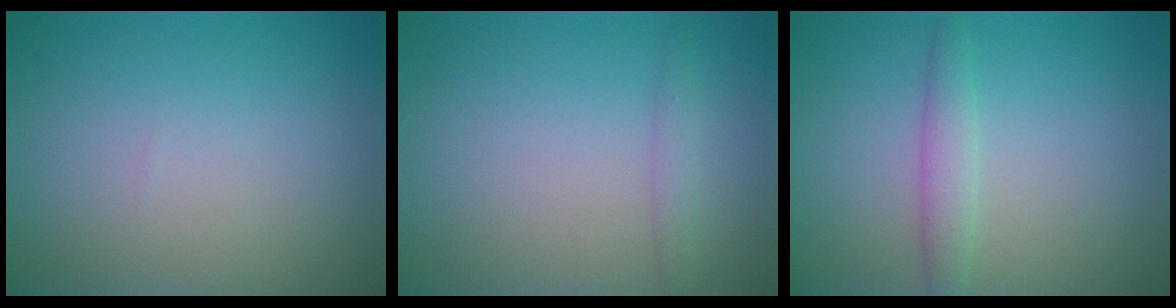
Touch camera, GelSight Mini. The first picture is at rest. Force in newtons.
{"total": 1.1, "press": 1.1, "slide": 0.1}
{"total": 1.9, "press": 1.9, "slide": 0.1}